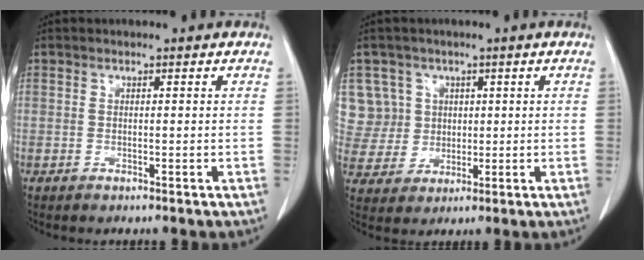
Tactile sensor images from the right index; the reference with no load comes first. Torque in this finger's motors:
{"motor_torque": [-0.02, 0.07, 0.06, 0.02]}